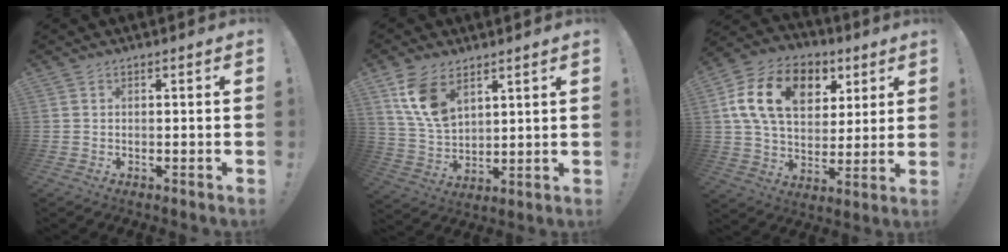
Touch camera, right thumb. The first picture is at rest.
{"total": 11.7, "force": [6.9, 6.9, 6.5], "torque": [-0.136, -0.022, 0.136]}
{"total": 19.4, "force": [6.9, 13.4, 12.2], "torque": [-0.203, -0.013, 0.127]}